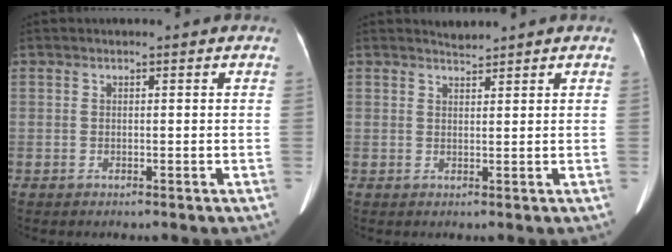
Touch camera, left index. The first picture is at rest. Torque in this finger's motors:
{"motor_torque": [0.37, -0.33, -0.10, 0.01]}